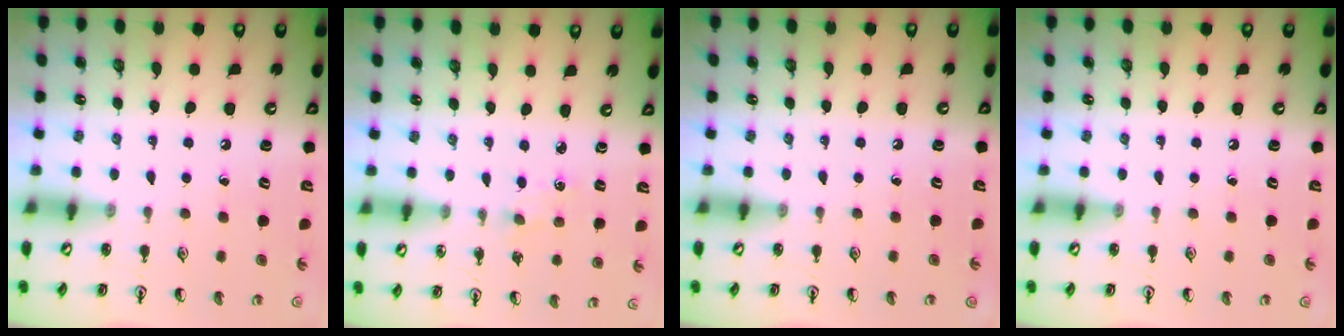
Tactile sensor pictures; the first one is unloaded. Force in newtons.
{"total": 0.8, "press": 0.8, "slide": 0.2}
{"total": 0.0}
{"total": 0.0}